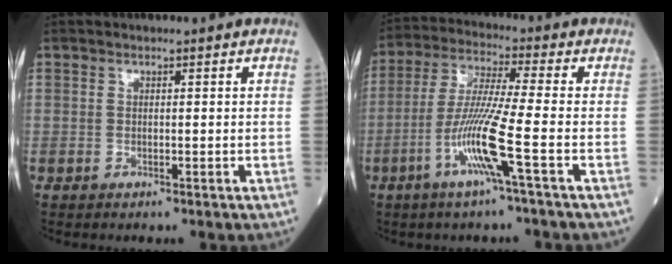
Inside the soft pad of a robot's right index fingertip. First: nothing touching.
{"total": 10.3, "force": [-3.9, -1.2, 9.4], "torque": [-0.193, -0.011, -0.081]}